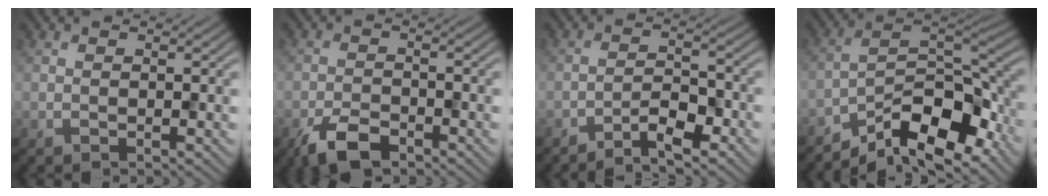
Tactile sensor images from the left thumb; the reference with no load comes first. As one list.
[{"total": 5.0, "force": [-3.5, 2.2, 2.9], "torque": [-0.052, -0.003, -0.071]}, {"total": 4.5, "force": [-3.4, 1.0, 2.7], "torque": [-0.046, 0.009, -0.069]}, {"total": 11.4, "force": [-8.1, 4.1, 7.0], "torque": [-0.103, 0.002, -0.157]}]